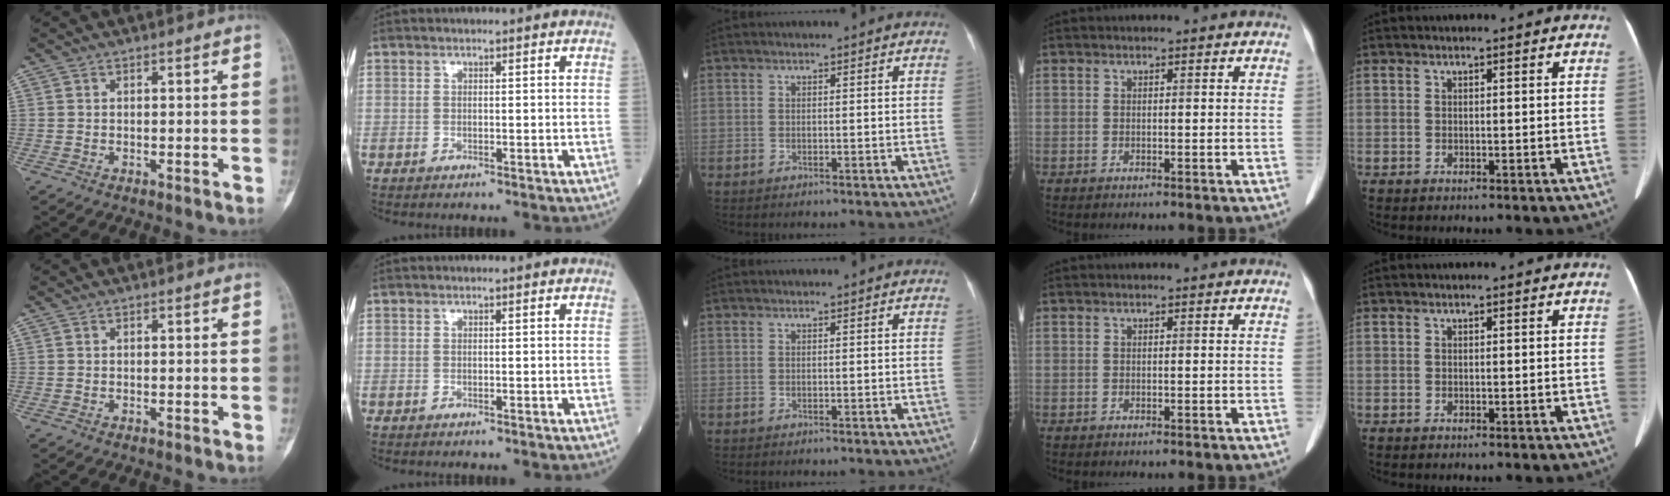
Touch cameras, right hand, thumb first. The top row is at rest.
{}